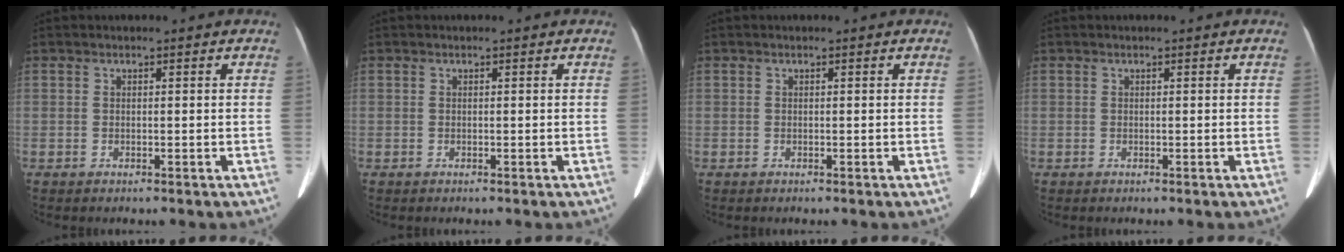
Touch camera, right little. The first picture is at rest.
{"total": 0.0}
{"total": 0.0}
{"total": 0.0}